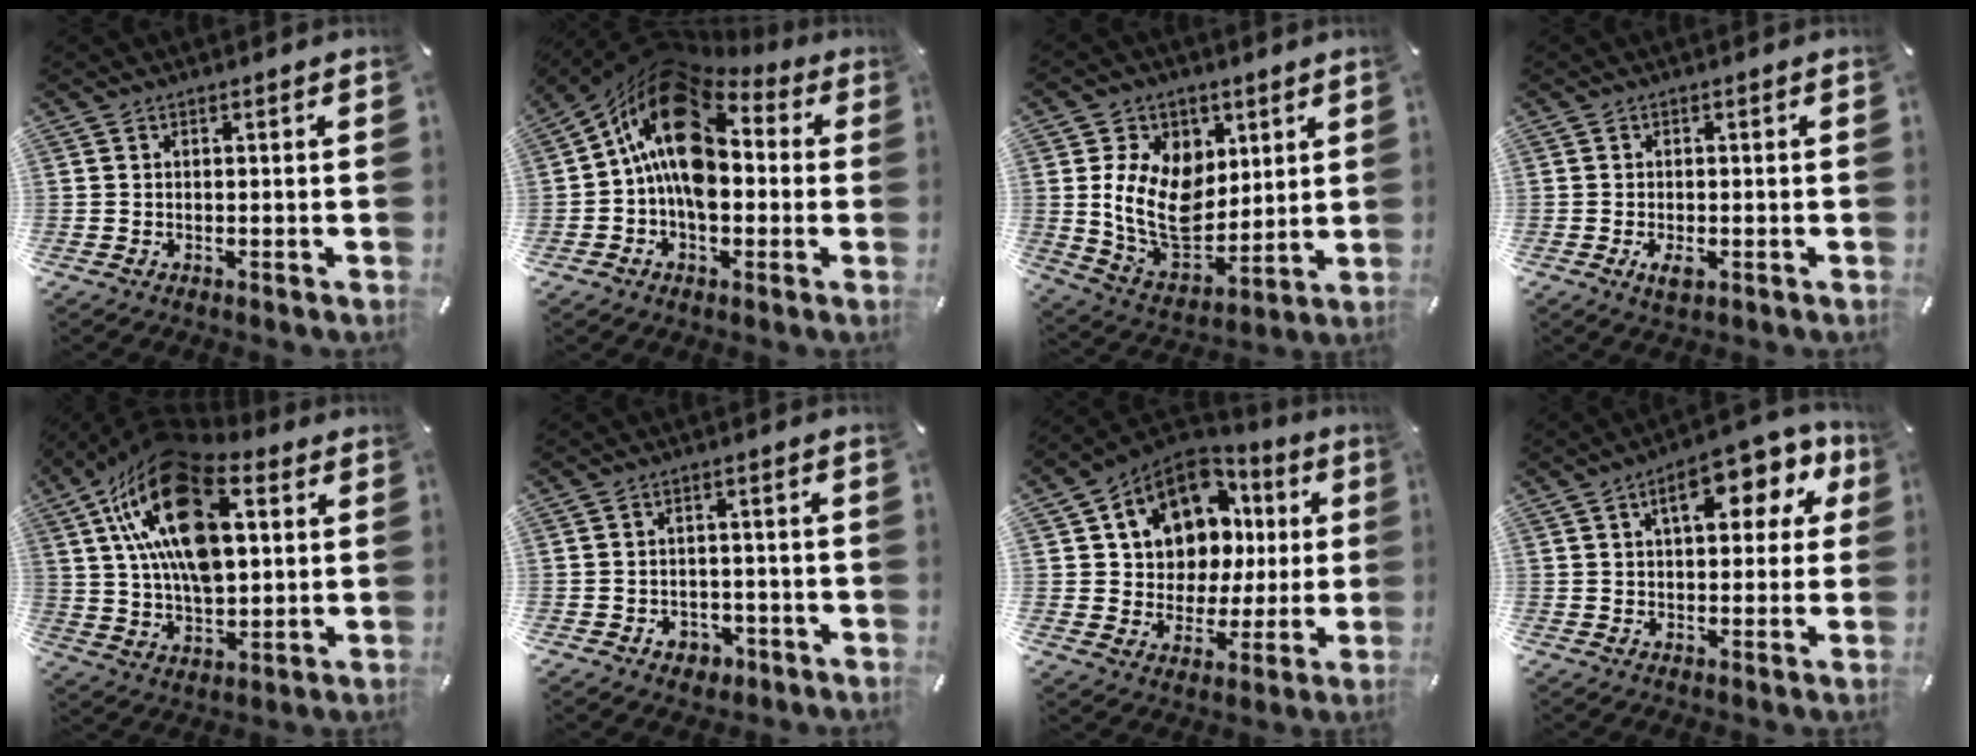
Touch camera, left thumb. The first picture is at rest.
{"total": 17.1, "force": [2.8, 11.8, 12.1], "torque": [-0.222, -0.010, 0.046]}
{"total": 15.8, "force": [2.7, 12.4, 9.4], "torque": [-0.195, -0.016, 0.056]}
{"total": 2.9, "force": [-1.0, 1.5, 2.3], "torque": [-0.054, -0.002, -0.020]}
{"total": 23.3, "force": [8.2, 13.6, 17.0], "torque": [-0.327, -0.022, 0.135]}
{"total": 4.1, "force": [-1.8, 3.4, 1.5], "torque": [-0.015, 0.006, -0.033]}
{"total": 12.8, "force": [6.2, 10.0, 4.9], "torque": [-0.096, -0.049, 0.119]}
{"total": 12.2, "force": [5.0, 6.2, 9.2], "torque": [-0.124, -0.012, 0.078]}